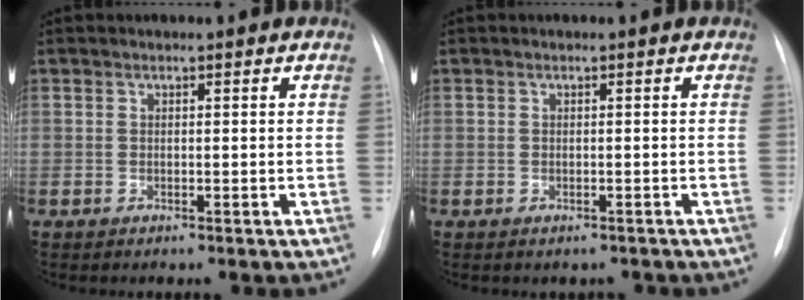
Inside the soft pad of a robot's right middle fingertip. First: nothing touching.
{"total": 1.5, "force": [-1.3, 0.7, 0.4], "torque": [-0.007, 0.000, -0.013]}